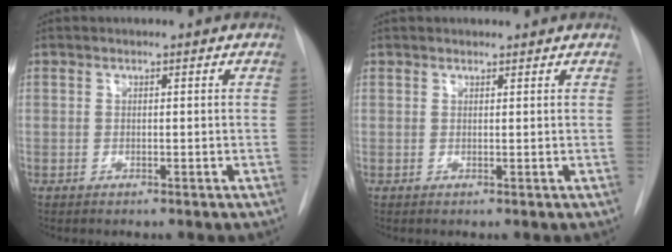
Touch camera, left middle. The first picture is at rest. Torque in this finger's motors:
{"motor_torque": [0.24, -0.25, 0.02, 0.02]}